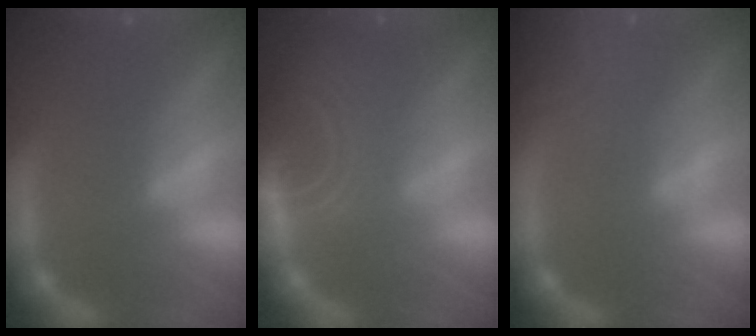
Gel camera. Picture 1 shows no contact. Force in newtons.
{"total": 7.6}
{"total": 6.6}